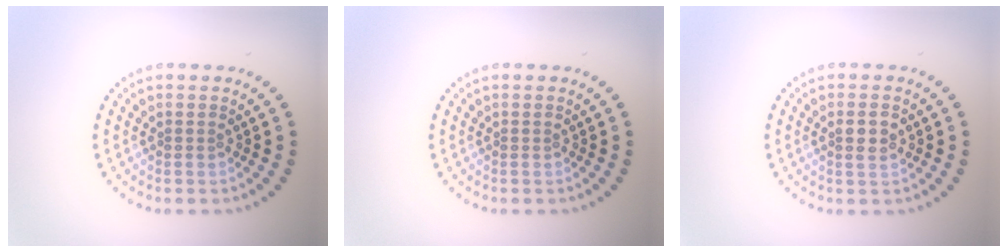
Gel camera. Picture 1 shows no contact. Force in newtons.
{"total": 0.0}
{"total": 1.6, "press": 1.6, "slide": 0.3}